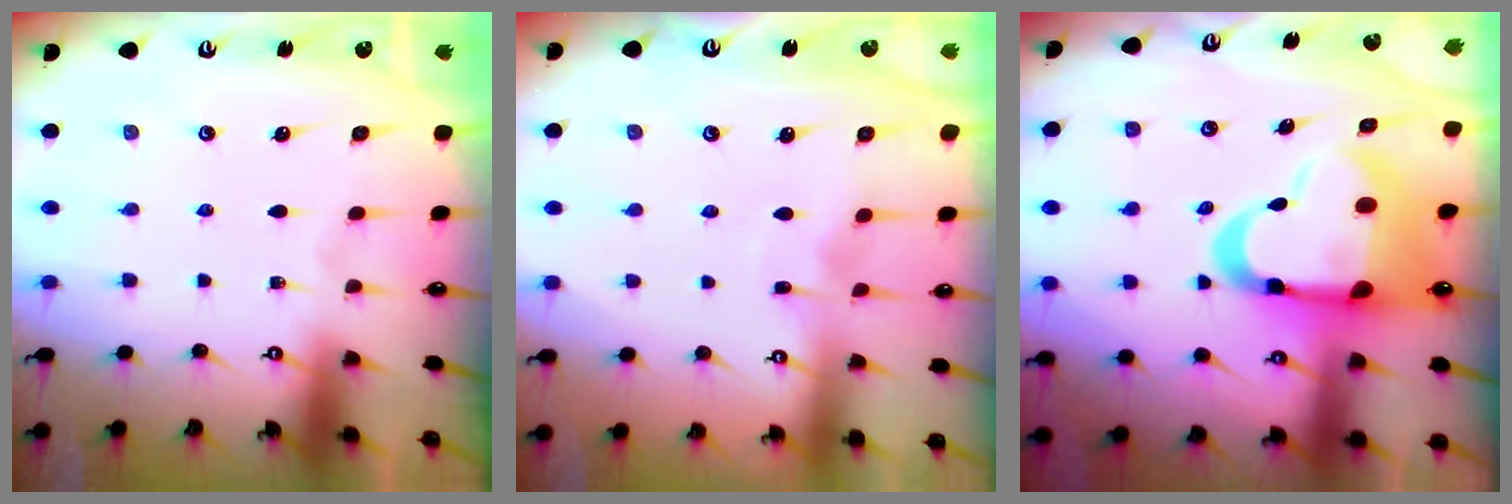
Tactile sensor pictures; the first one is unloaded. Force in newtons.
{"total": 3.5, "press": 3.5, "slide": 0.5}
{"total": 18.0, "press": 17.5, "slide": 4.0}